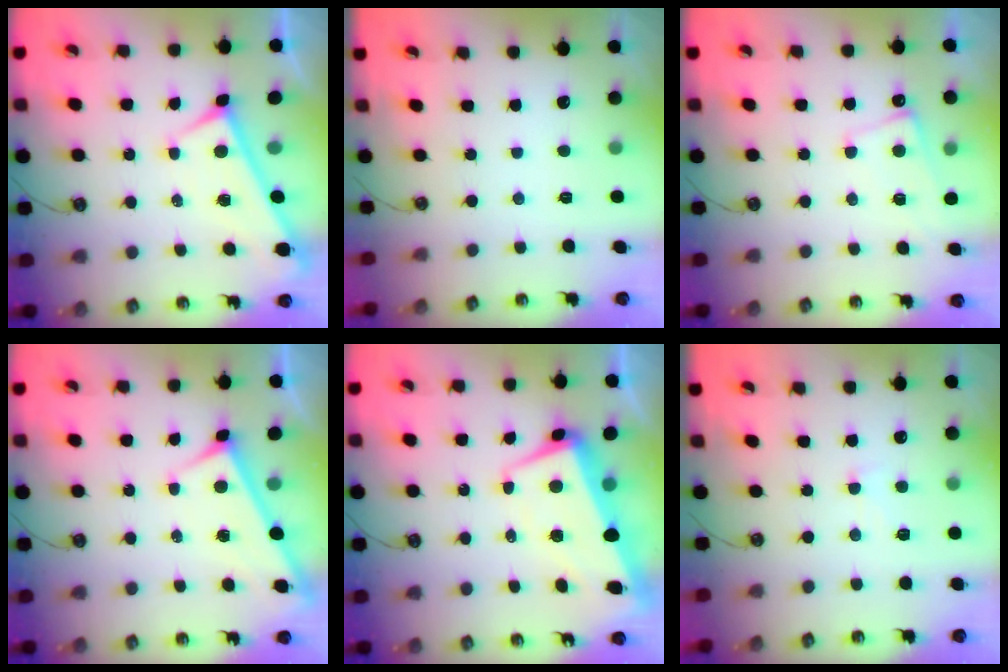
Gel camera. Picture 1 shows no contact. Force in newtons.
{"total": 0.0}
{"total": 1.6, "press": 1.5, "slide": 0.4}
{"total": 2.9, "press": 2.9, "slide": 0.3}
{"total": 2.8, "press": 2.3, "slide": 1.6}
{"total": 0.8, "press": 0.4, "slide": 0.7}